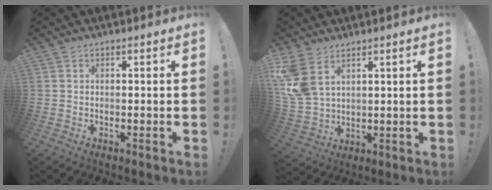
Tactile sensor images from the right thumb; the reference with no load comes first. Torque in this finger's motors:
{"motor_torque": [0.16, 0.20, 0.68, 0.53, 0.06]}